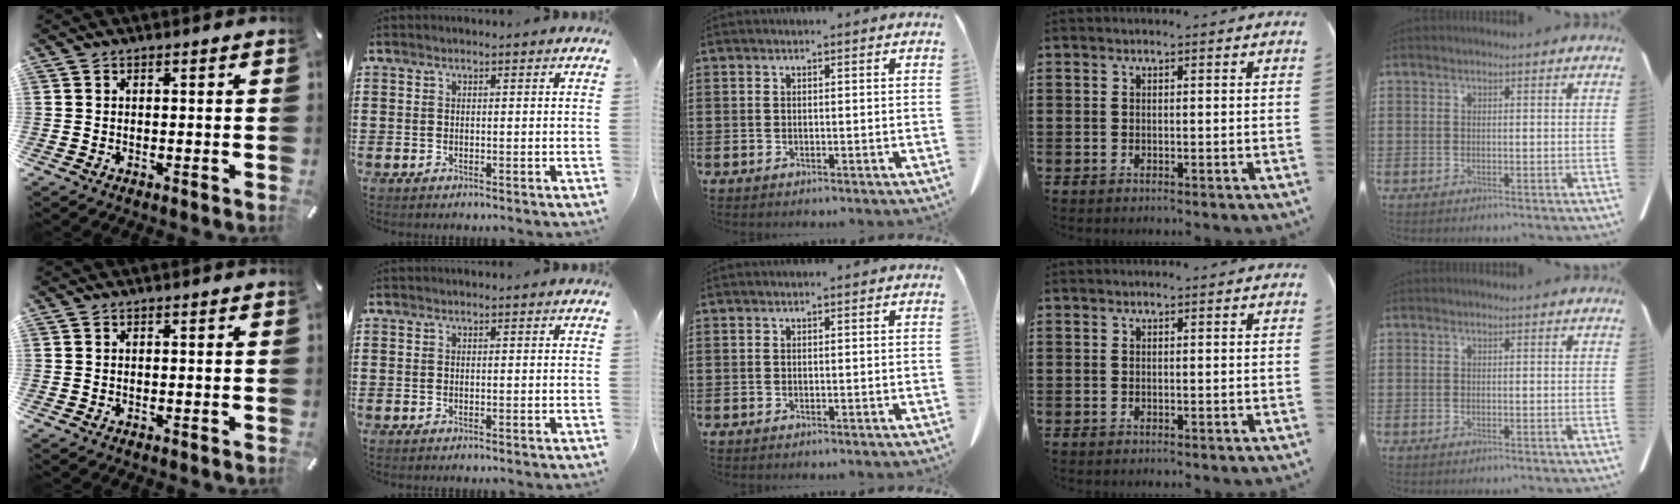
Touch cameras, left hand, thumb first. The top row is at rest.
{}